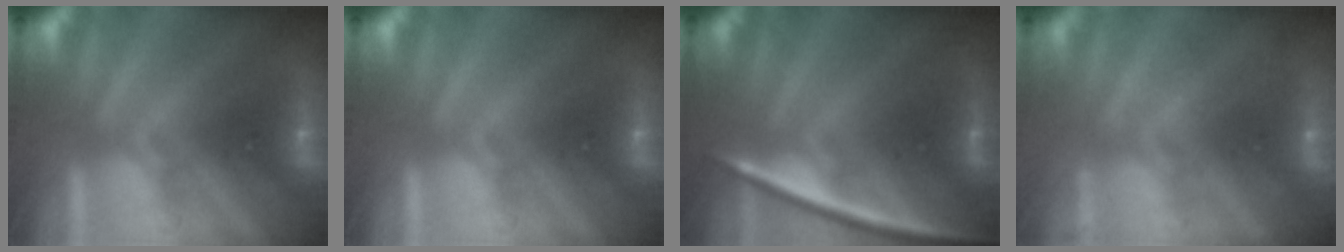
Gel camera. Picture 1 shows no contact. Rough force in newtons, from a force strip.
{"total": 0.0}
{"total": 2.3}
{"total": 1.9}